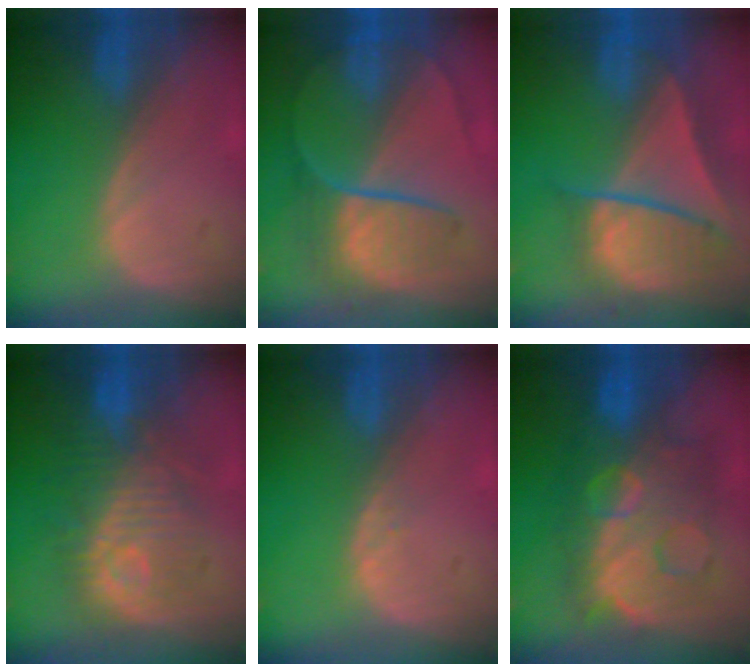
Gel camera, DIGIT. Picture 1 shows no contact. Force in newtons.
{"total": 8.5, "press": 7.4, "slide": 4.1}
{"total": 9.4, "press": 8.1, "slide": 4.7}
{"total": 10.0, "press": 10.0, "slide": 0.8}
{"total": 0.7, "press": 0.6, "slide": 0.2}
{"total": 11.9, "press": 11.8, "slide": 1.3}